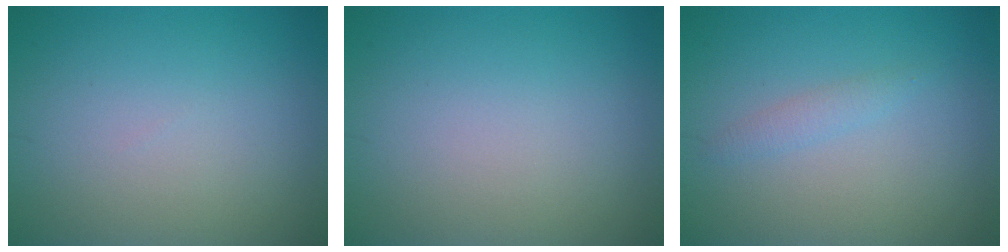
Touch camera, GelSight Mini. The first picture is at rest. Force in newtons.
{"total": 0.0}
{"total": 1.1, "press": 1.1, "slide": 0.1}